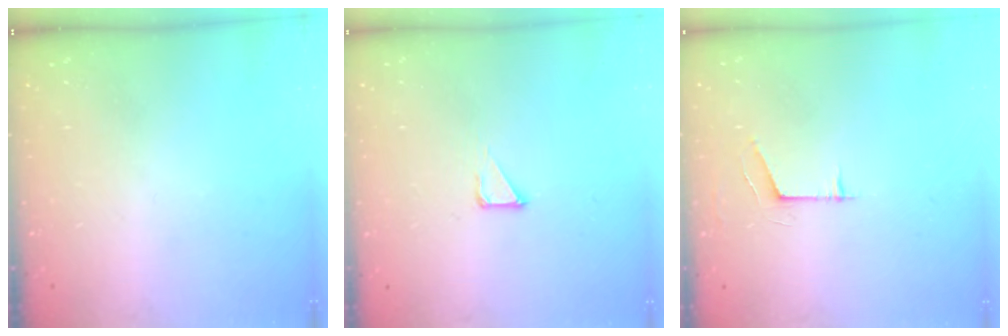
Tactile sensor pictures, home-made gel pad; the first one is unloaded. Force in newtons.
{"total": 2.8, "press": 2.8, "slide": 0.1}
{"total": 4.4, "press": 4.3, "slide": 0.7}